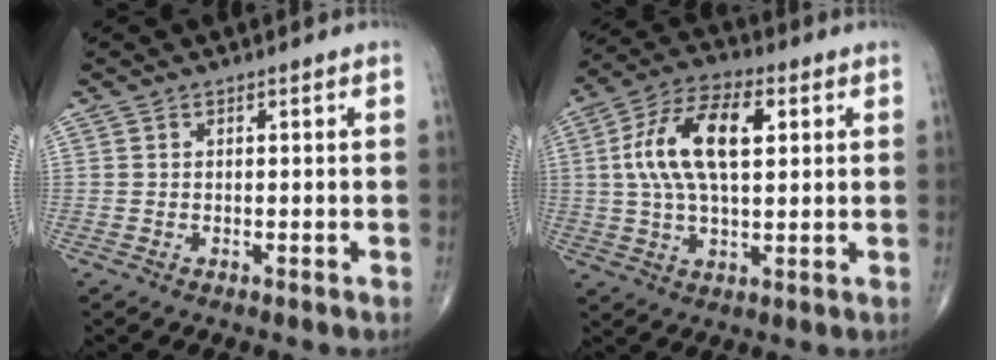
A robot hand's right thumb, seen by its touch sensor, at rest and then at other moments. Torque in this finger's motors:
{"motor_torque": [0.16, 0.27, 1.40, 0.01, 0.26]}